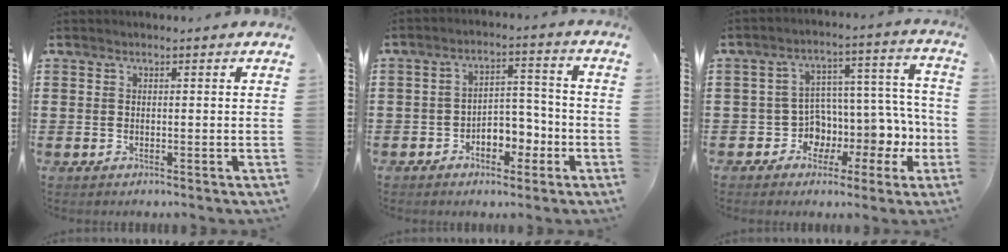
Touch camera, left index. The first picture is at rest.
{"total": 4.9, "force": [-2.8, 3.2, 2.5], "torque": [-0.040, 0.011, -0.057]}
{"total": 6.1, "force": [-1.5, 5.6, 2.1], "torque": [-0.065, -0.021, -0.020]}